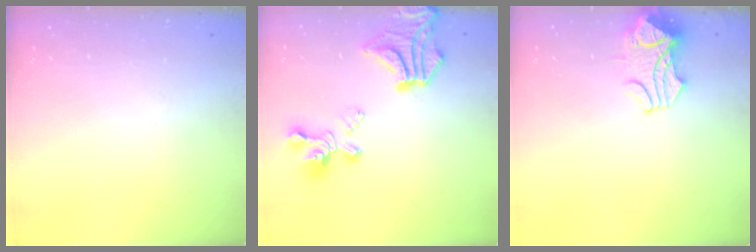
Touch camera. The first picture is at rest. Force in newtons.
{"total": 10.8, "press": 10.4, "slide": 3.0}
{"total": 1.2, "press": 0.0, "slide": 1.2}